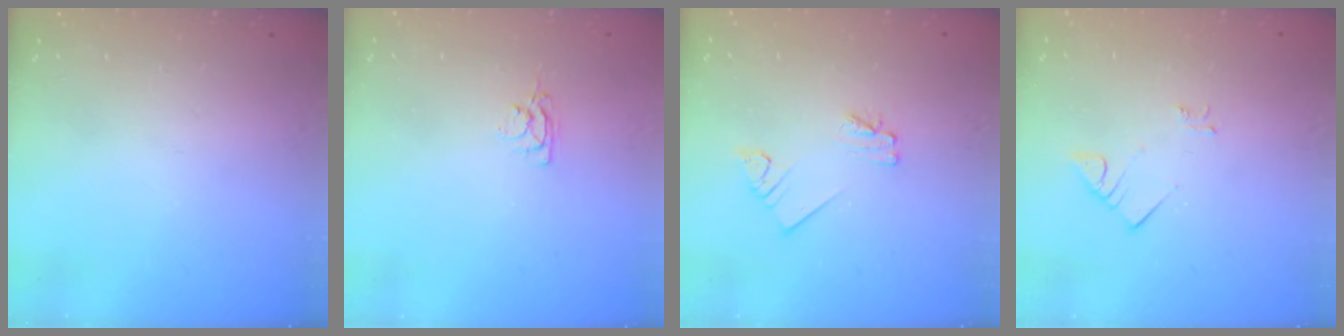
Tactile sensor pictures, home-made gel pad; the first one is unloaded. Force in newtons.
{"total": 2.9, "press": 2.9, "slide": 0.3}
{"total": 2.5, "press": 2.5, "slide": 0.2}
{"total": 2.8, "press": 2.8, "slide": 0.3}